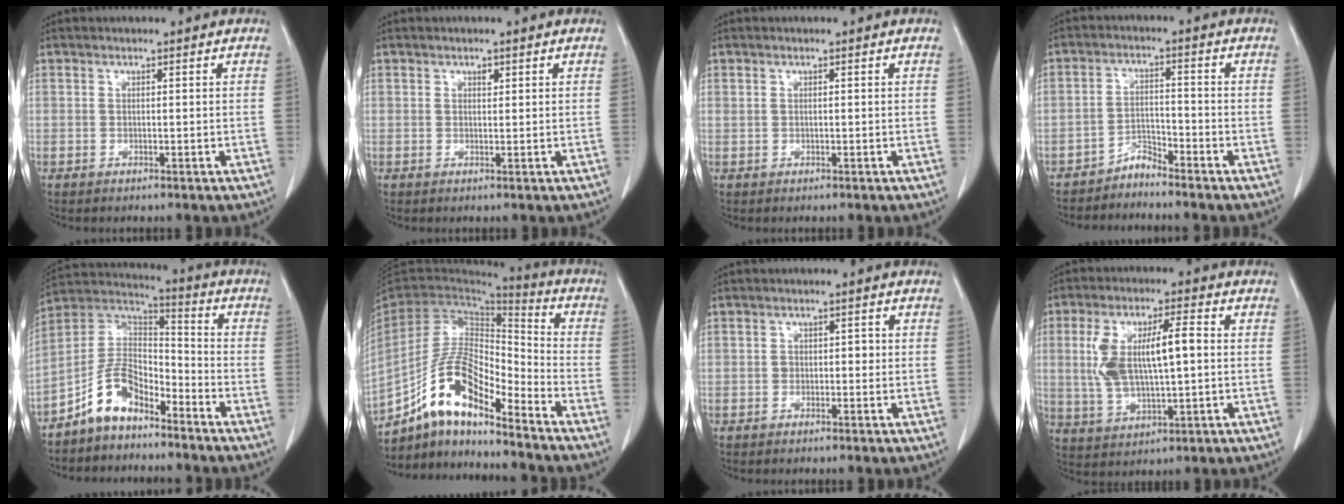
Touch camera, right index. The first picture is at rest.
{"total": 0.8, "force": [0.5, 0.5, 0.5], "torque": [-0.007, -0.003, 0.007]}
{"total": 0.0}
{"total": 2.8, "force": [-2.8, 0.4, 0.0], "torque": [0.009, -0.005, -0.051]}
{"total": 9.7, "force": [-6.9, 4.8, 4.9], "torque": [-0.101, 0.033, -0.137]}
{"total": 13.4, "force": [-9.9, 3.6, 8.2], "torque": [-0.159, 0.028, -0.182]}
{"total": 1.5, "force": [-0.4, 1.1, 0.9], "torque": [-0.008, 0.006, -0.007]}
{"total": 11.3, "force": [1.0, 3.7, 10.7], "torque": [-0.216, 0.022, 0.026]}